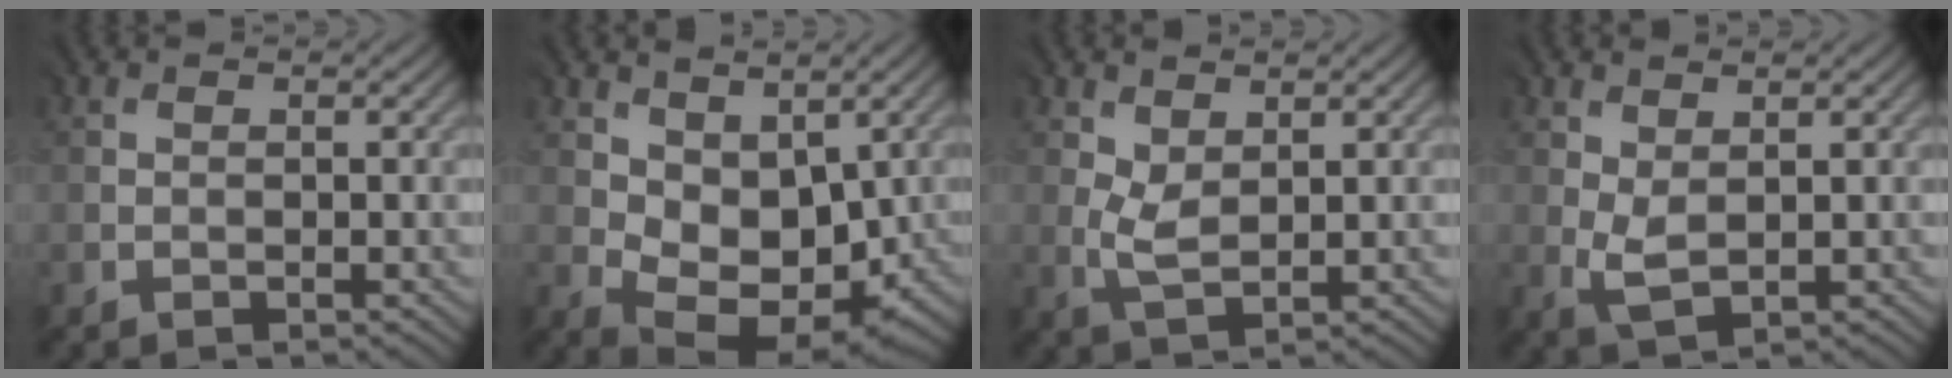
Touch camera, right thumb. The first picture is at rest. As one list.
[{"total": 8.4, "force": [0.9, 5.9, 5.9], "torque": [-0.120, -0.018, 0.021]}, {"total": 2.7, "force": [1.1, 1.6, 1.9], "torque": [-0.053, -0.002, 0.029]}, {"total": 2.6, "force": [0.7, 1.5, 2.0], "torque": [-0.062, -0.002, 0.018]}]